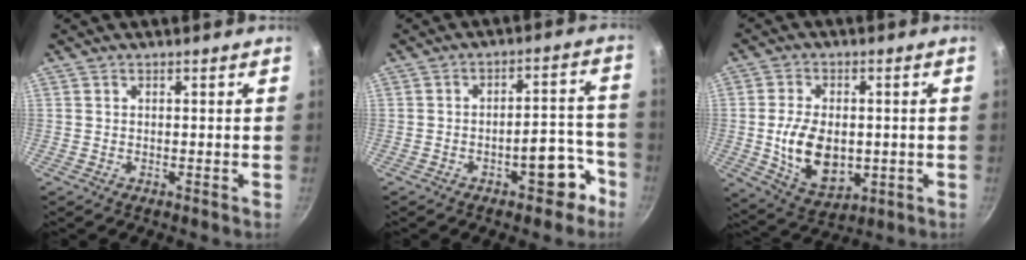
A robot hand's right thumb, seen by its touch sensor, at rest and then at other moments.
{"total": 8.7, "force": [-4.7, 4.1, 6.1], "torque": [-0.036, 0.059, -0.050]}
{"total": 12.7, "force": [-0.9, 8.2, 9.6], "torque": [-0.153, -0.007, -0.002]}